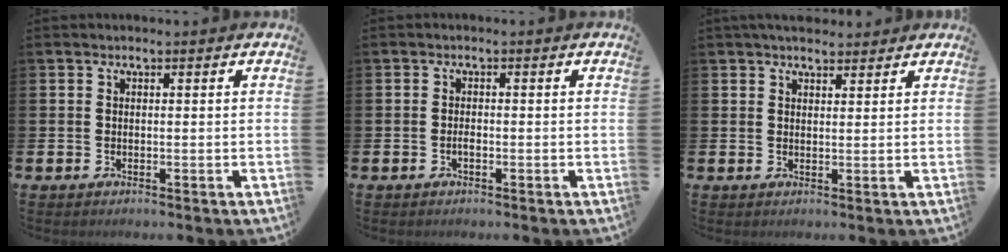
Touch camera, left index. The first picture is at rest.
{"total": 1.1, "force": [-0.5, 0.4, 0.9], "torque": [-0.015, -0.001, -0.010]}
{"total": 3.3, "force": [3.0, 1.0, 0.6], "torque": [-0.007, -0.010, 0.054]}